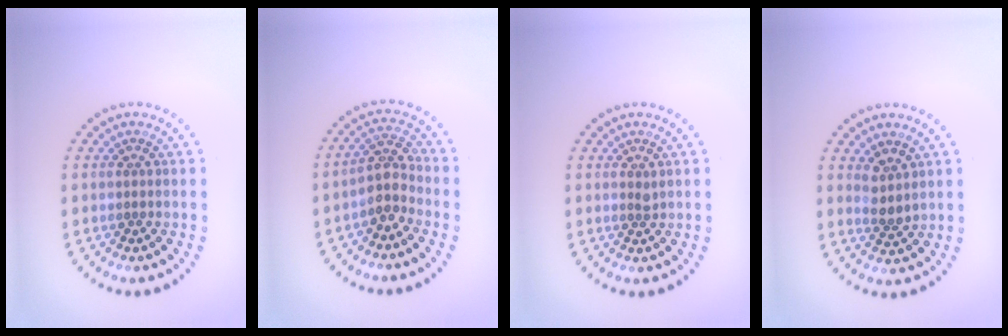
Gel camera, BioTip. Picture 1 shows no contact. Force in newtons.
{"total": 2.9, "press": 2.4, "slide": 1.6}
{"total": 0.6, "press": 0.4, "slide": 0.4}
{"total": 2.0, "press": 1.6, "slide": 1.2}